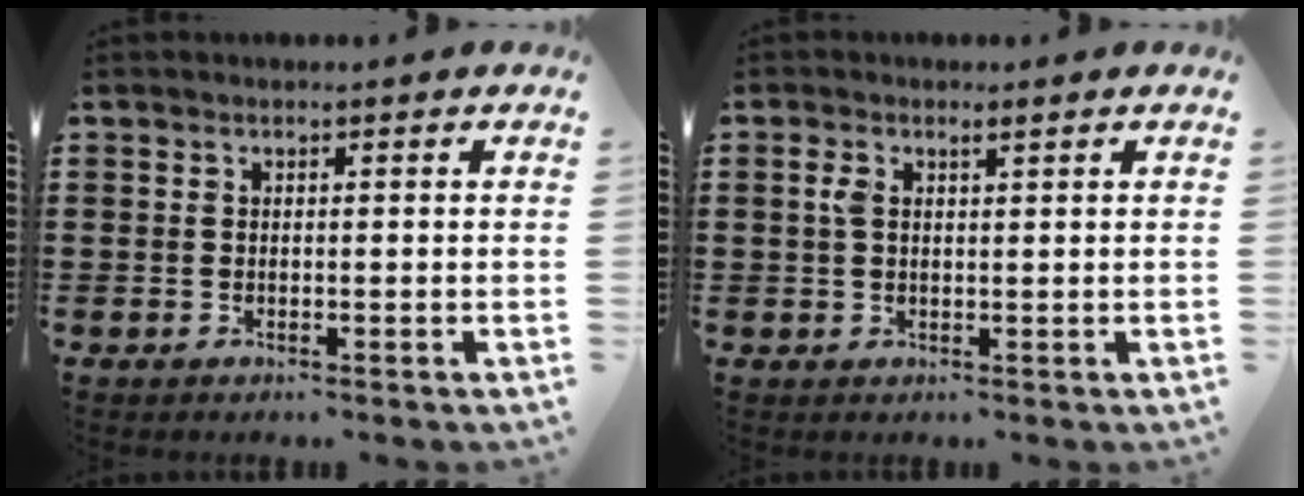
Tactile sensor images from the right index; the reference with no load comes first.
{"total": 2.1, "force": [0.7, 0.8, 1.8], "torque": [-0.039, 0.005, 0.011]}